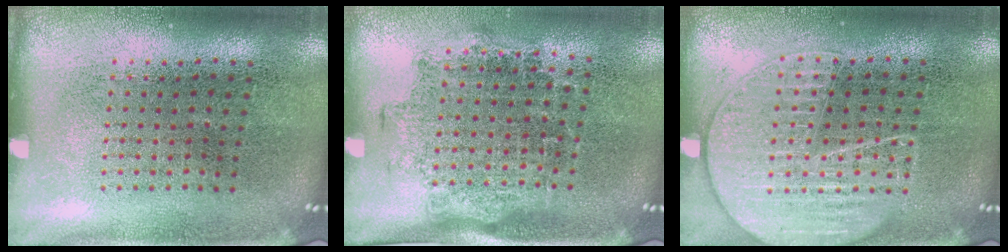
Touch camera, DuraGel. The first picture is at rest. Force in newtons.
{"total": 1.4, "press": 1.1, "slide": 0.8}
{"total": 2.9, "press": 2.9, "slide": 0.3}